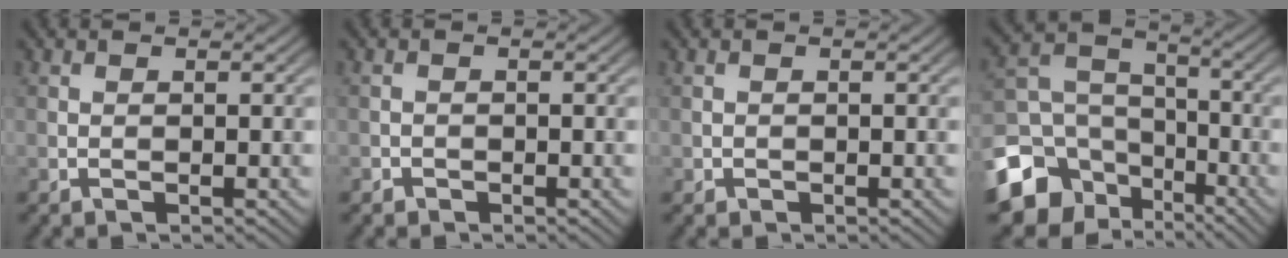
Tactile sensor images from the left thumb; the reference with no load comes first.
{"total": 0.9, "force": [-0.6, 0.7, 0.0], "torque": [0.004, -0.002, -0.013]}
{"total": 0.7, "force": [-0.2, 0.7, 0.1], "torque": [0.003, -0.005, -0.006]}
{"total": 12.8, "force": [-6.7, 9.2, 5.8], "torque": [-0.169, -0.027, -0.124]}